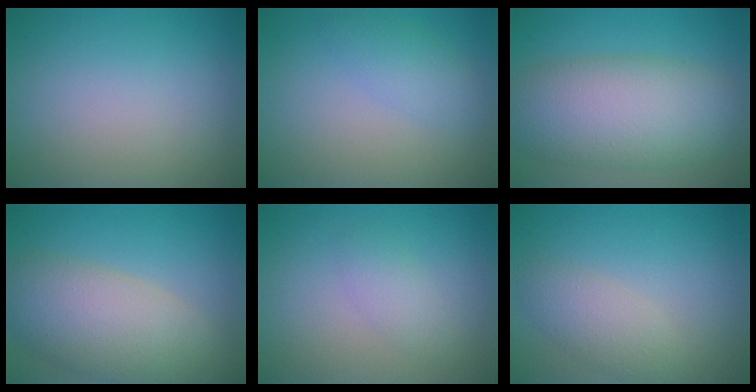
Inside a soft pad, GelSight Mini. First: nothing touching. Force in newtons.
{"total": 2.2, "press": 2.2, "slide": 0.0}
{"total": 9.0, "press": 9.0, "slide": 0.3}
{"total": 7.7, "press": 7.7, "slide": 0.5}
{"total": 1.6, "press": 1.6, "slide": 0.1}
{"total": 2.8, "press": 2.8, "slide": 0.1}